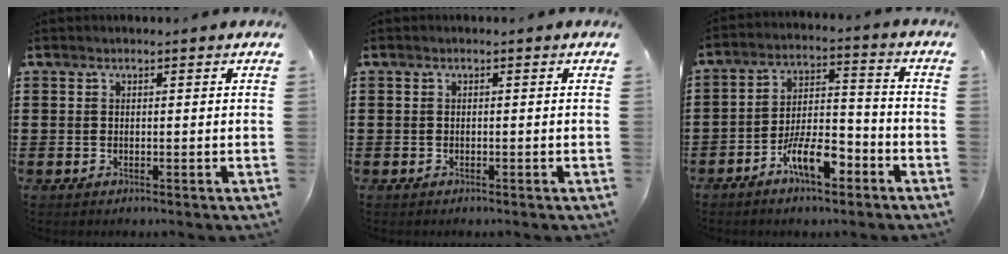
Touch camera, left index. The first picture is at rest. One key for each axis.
{"total": 0.0}
{"total": 8.9, "fx": -5.6, "fy": 3.1, "fz": 6.2, "tx": -0.122, "ty": 0.011, "tz": -0.104}